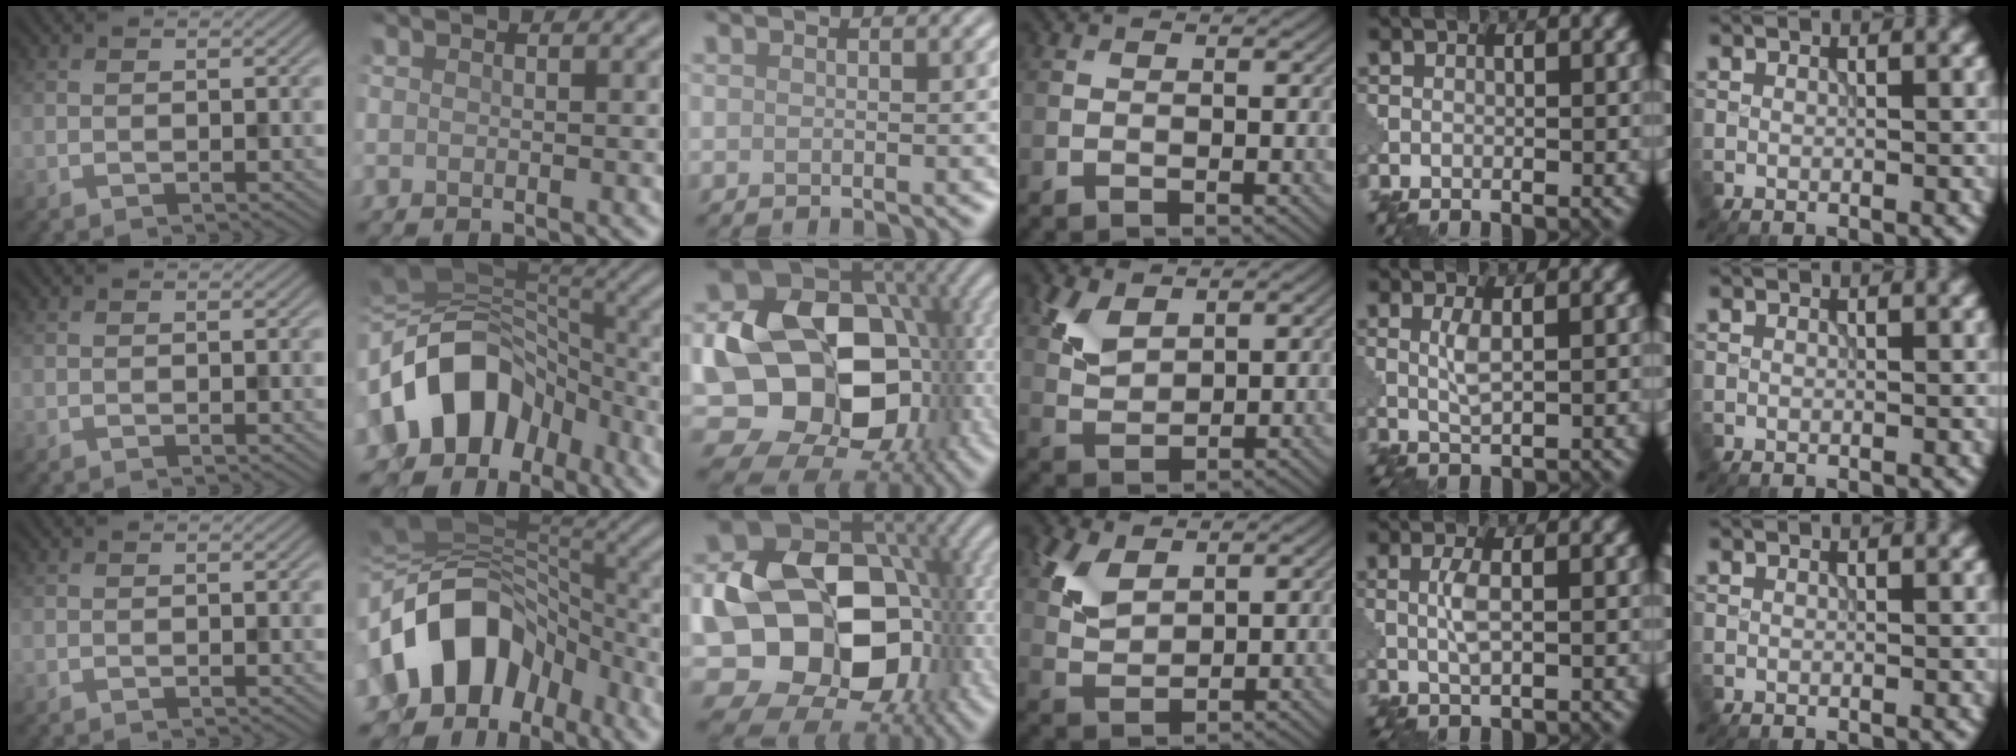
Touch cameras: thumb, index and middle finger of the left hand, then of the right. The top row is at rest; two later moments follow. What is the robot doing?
{"motion": "assemble", "object": "puzzle pieces"}